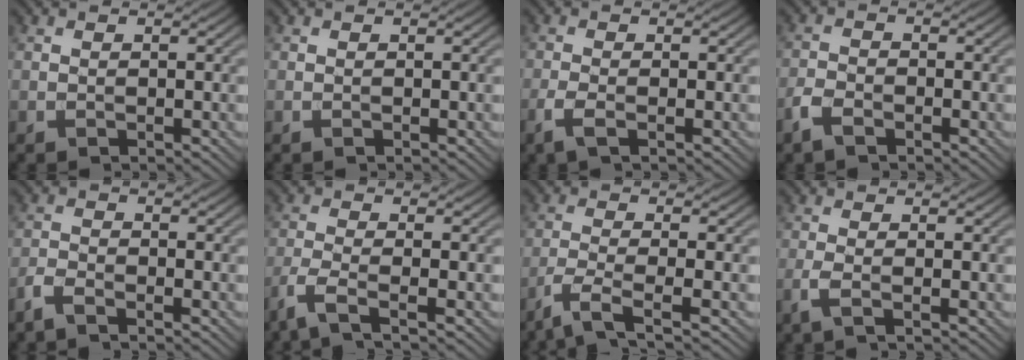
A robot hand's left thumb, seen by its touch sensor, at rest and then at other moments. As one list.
[{"total": 0.0}, {"total": 2.5, "force": [-1.3, 0.7, 2.0], "torque": [-0.053, -0.002, -0.032]}, {"total": 2.9, "force": [-2.1, 1.3, 1.6], "torque": [-0.040, -0.003, -0.050]}, {"total": 2.6, "force": [-2.1, 0.6, 1.5], "torque": [-0.038, -0.004, -0.052]}, {"total": 4.1, "force": [-2.6, 0.7, 3.1], "torque": [-0.064, -0.004, -0.073]}, {"total": 4.6, "force": [-3.0, 0.6, 3.4], "torque": [-0.063, -0.001, -0.076]}, {"total": 2.3, "force": [-1.0, 0.4, 2.0], "torque": [-0.047, 0.002, -0.030]}]